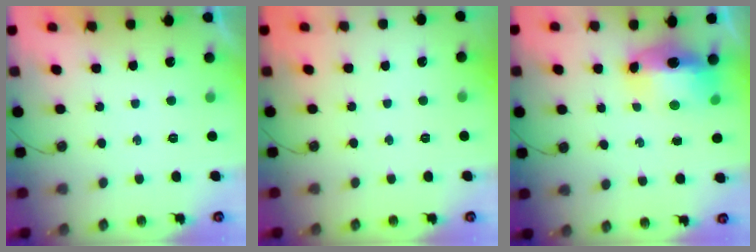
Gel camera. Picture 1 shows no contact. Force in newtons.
{"total": 0.0}
{"total": 12.7, "press": 12.7, "slide": 1.4}